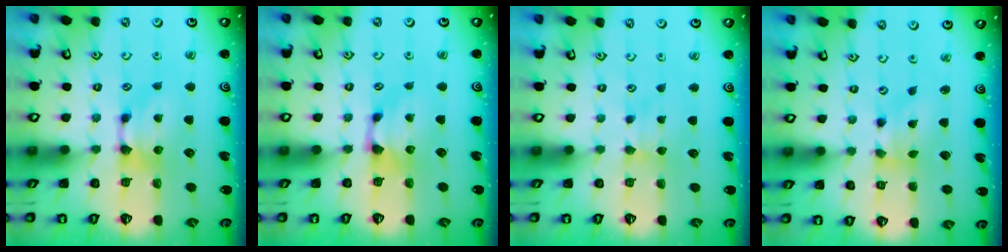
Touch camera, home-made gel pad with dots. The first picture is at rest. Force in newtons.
{"total": 0.9, "press": 0.2, "slide": 0.9}
{"total": 2.4, "press": 2.3, "slide": 0.6}
{"total": 1.5, "press": 0.6, "slide": 1.4}